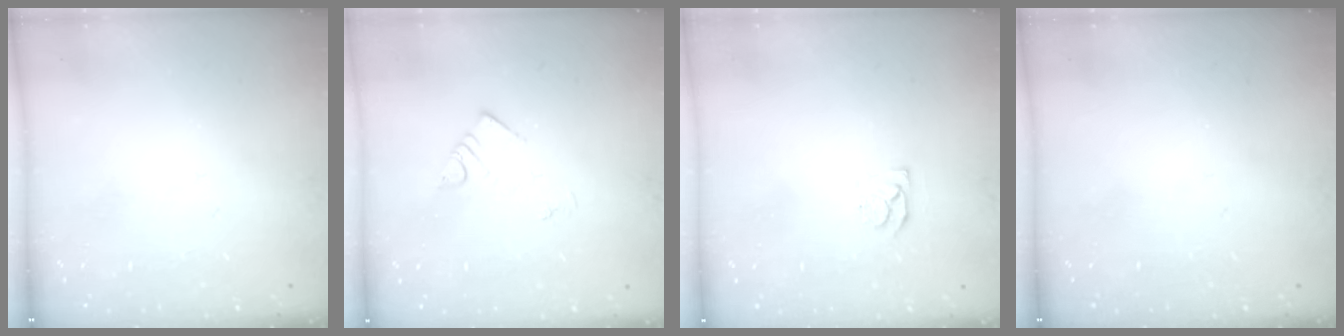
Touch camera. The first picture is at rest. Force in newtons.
{"total": 3.4, "press": 3.4, "slide": 0.4}
{"total": 5.1, "press": 5.0, "slide": 0.7}
{"total": 0.0}